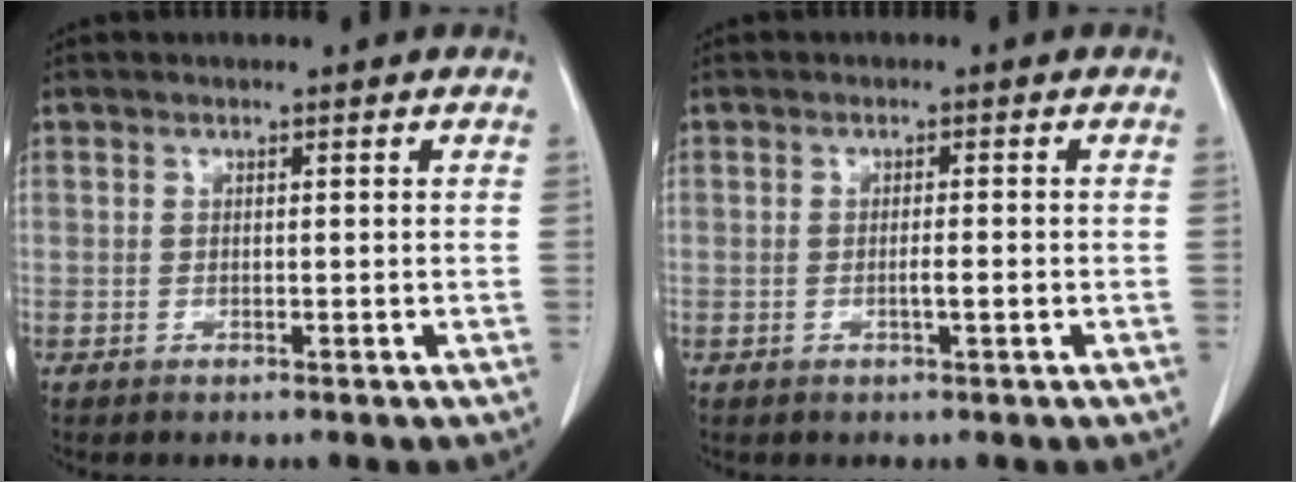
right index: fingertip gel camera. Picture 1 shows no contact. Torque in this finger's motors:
{"motor_torque": [0.28, -0.12, 0.17, 0.02]}